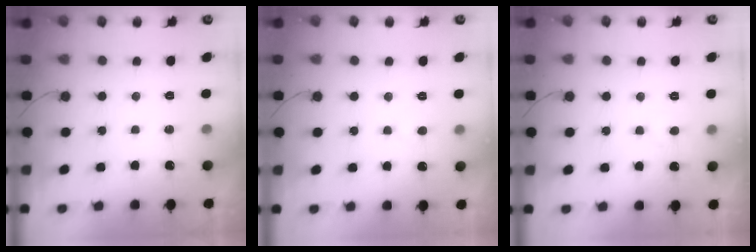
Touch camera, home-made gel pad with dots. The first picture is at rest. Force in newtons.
{"total": 2.4, "press": 2.4, "slide": 0.2}
{"total": 3.5, "press": 3.5, "slide": 0.4}